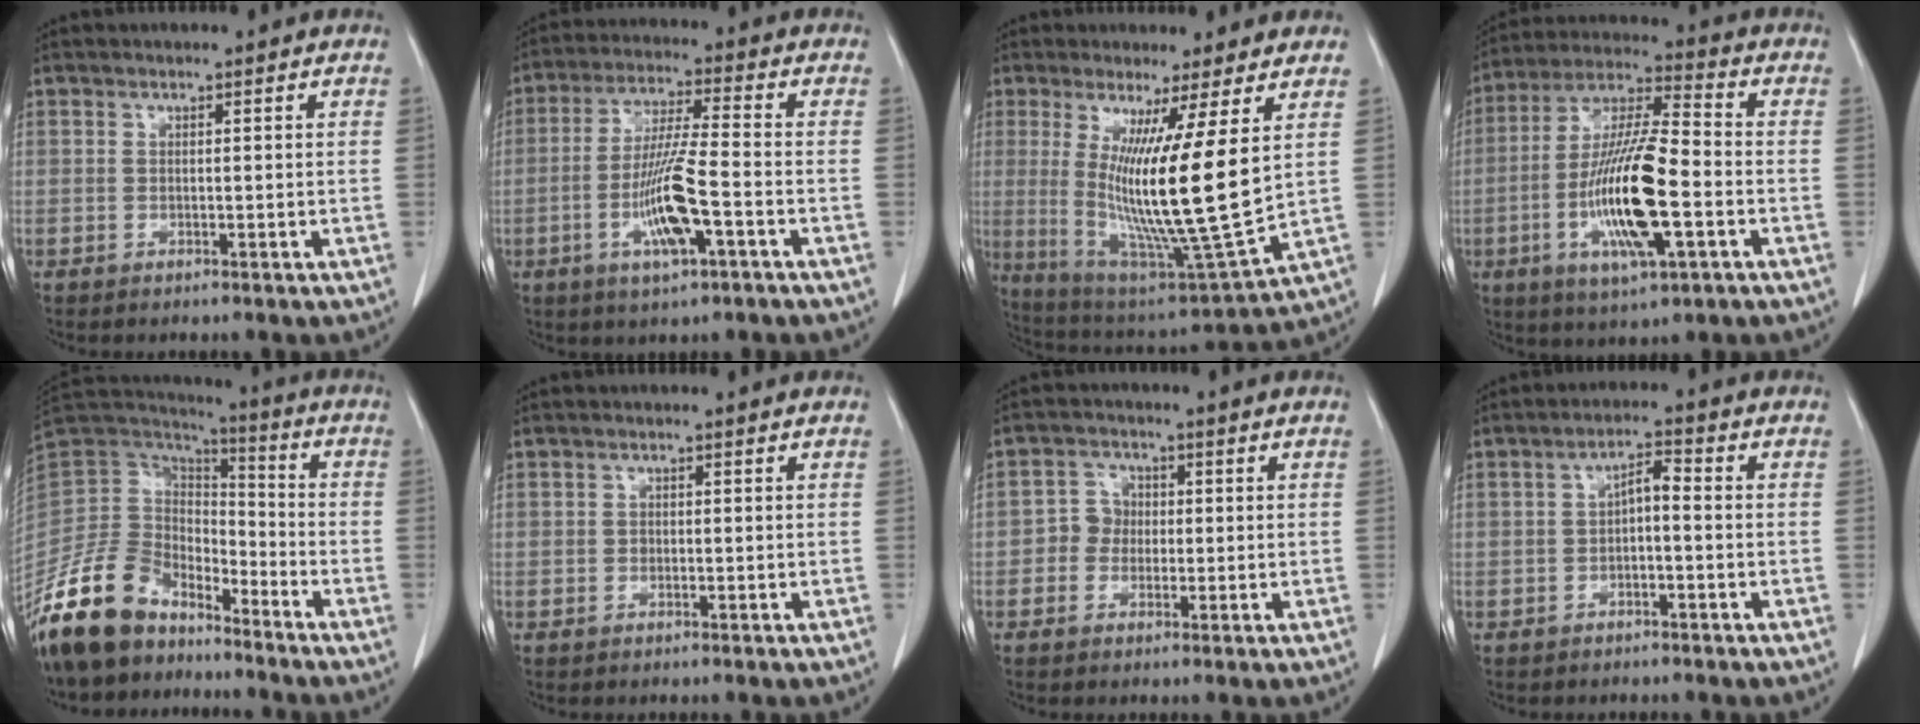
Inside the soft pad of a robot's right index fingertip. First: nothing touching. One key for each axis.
{"total": 10.4, "fx": -3.5, "fy": 1.0, "fz": 9.8, "tx": -0.191, "ty": -0.007, "tz": -0.064}
{"total": 17.2, "fx": 3.2, "fy": 0.1, "fz": 16.9, "tx": -0.317, "ty": -0.044, "tz": 0.059}
{"total": 16.5, "fx": -4.2, "fy": 2.8, "fz": 15.7, "tx": -0.312, "ty": -0.008, "tz": -0.075}
{"total": 15.0, "fx": -12.1, "fy": 7.1, "fz": 5.4, "tx": -0.121, "ty": 0.031, "tz": -0.235}
{"total": 0.6, "fx": -0.1, "fy": 0.5, "fz": 0.2, "tx": 0.000, "ty": 0.002, "tz": -0.003}
{"total": 3.5, "fx": -0.4, "fy": 3.3, "fz": 1.1, "tx": -0.011, "ty": 0.012, "tz": -0.011}
{"total": 3.1, "fx": -0.4, "fy": 1.1, "fz": 2.9, "tx": -0.047, "ty": 0.017, "tz": -0.008}